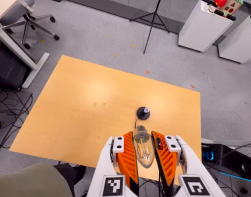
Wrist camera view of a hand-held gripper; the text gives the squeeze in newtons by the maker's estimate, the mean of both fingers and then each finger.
{"total": 18.6, "left": 20.1, "right": 17.2}